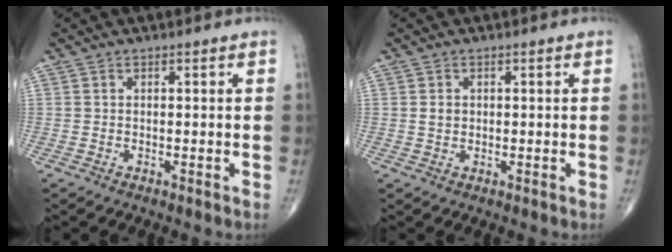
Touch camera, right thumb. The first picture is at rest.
{"total": 1.6, "force": [0.2, 1.3, 0.9], "torque": [-0.012, 0.001, 0.008]}